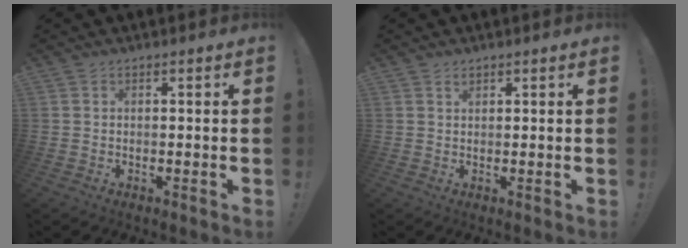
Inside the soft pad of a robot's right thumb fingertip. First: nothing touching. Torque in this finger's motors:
{"motor_torque": [-0.04, 0.25, 0.42, -0.11, -0.01]}